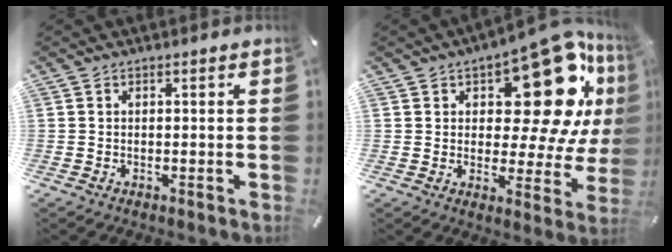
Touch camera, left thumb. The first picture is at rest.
{"total": 21.8, "force": [10.7, 9.8, 16.3], "torque": [-0.207, -0.088, 0.173]}